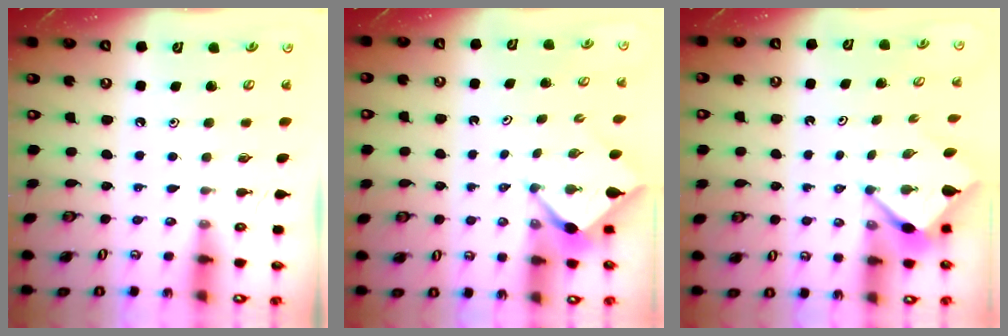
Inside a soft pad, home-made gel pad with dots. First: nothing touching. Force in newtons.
{"total": 2.7, "press": 2.6, "slide": 0.3}
{"total": 3.6, "press": 3.6, "slide": 0.3}